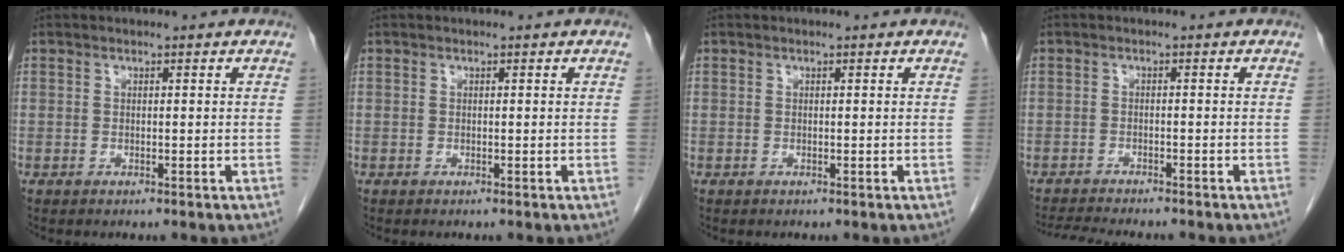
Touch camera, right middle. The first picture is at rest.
{"total": 0.0}
{"total": 0.0}
{"total": 8.3, "force": [-7.5, 0.8, 3.6], "torque": [-0.054, -0.014, -0.112]}